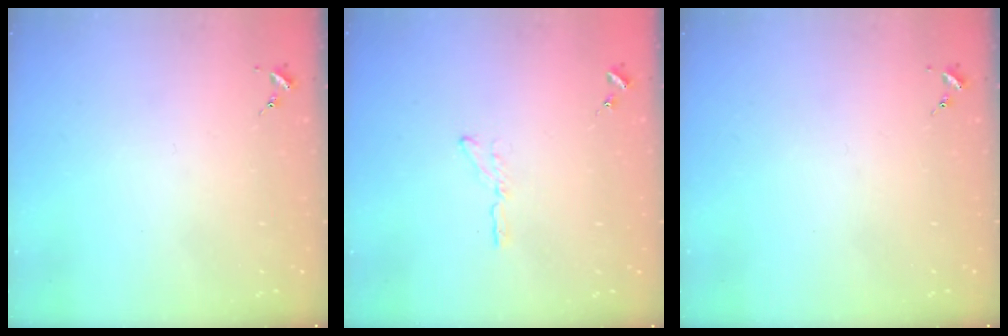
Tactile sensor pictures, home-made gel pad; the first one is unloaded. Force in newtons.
{"total": 4.1, "press": 4.1, "slide": 0.4}
{"total": 0.0}